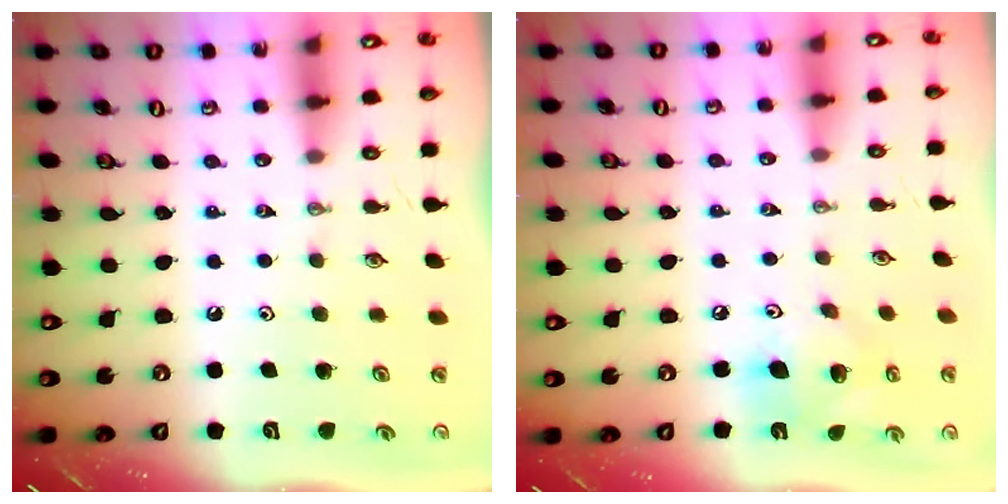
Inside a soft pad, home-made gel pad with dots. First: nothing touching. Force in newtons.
{"total": 12.8, "press": 12.4, "slide": 2.8}